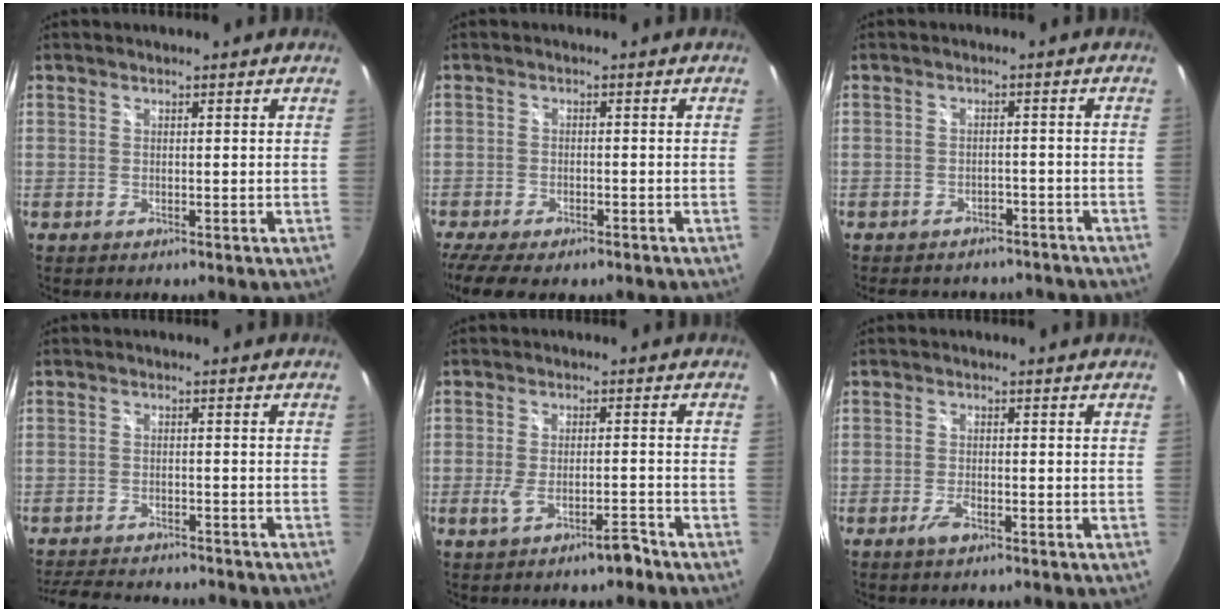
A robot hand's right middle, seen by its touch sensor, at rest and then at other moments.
{"total": 10.5, "force": [-7.5, 4.2, 6.0], "torque": [-0.137, -0.037, -0.120]}
{"total": 10.7, "force": [-9.0, 4.8, 3.4], "torque": [-0.076, -0.001, -0.110]}
{"total": 11.4, "force": [-10.1, 2.9, 4.2], "torque": [-0.098, -0.011, -0.149]}
{"total": 5.4, "force": [-3.5, 1.4, 3.9], "torque": [-0.079, -0.005, -0.055]}
{"total": 2.4, "force": [-1.6, 1.0, 1.5], "torque": [-0.036, -0.002, -0.030]}